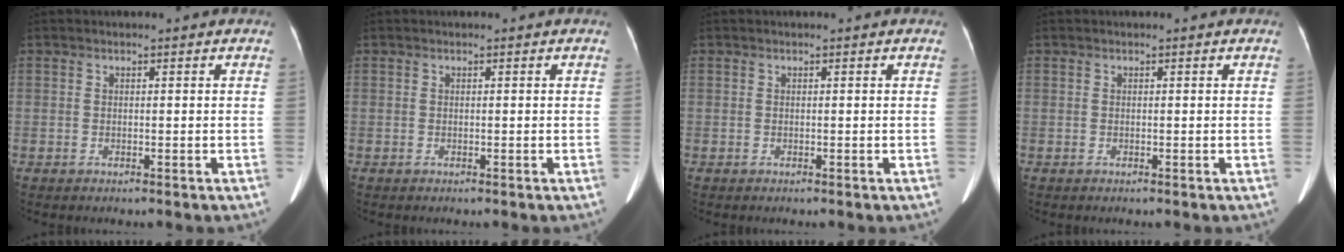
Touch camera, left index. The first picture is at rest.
{"total": 0.0}
{"total": 0.0}
{"total": 0.0}